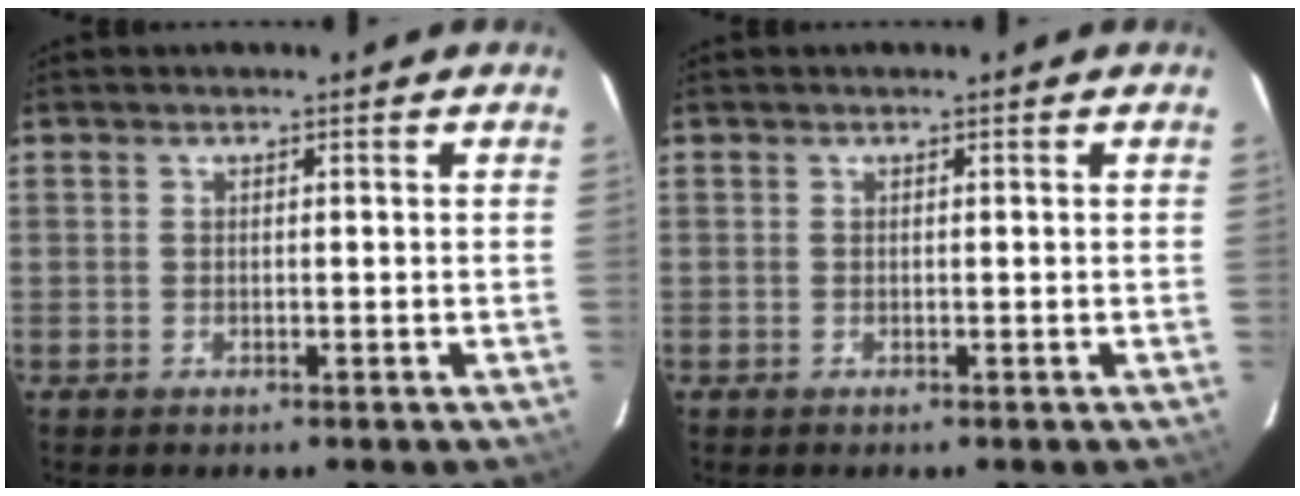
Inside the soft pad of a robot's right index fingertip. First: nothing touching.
{"total": 0.0}